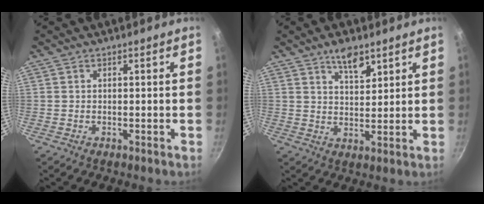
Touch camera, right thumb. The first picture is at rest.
{"total": 6.1, "force": [3.9, 2.6, 3.8], "torque": [-0.054, -0.024, 0.067]}